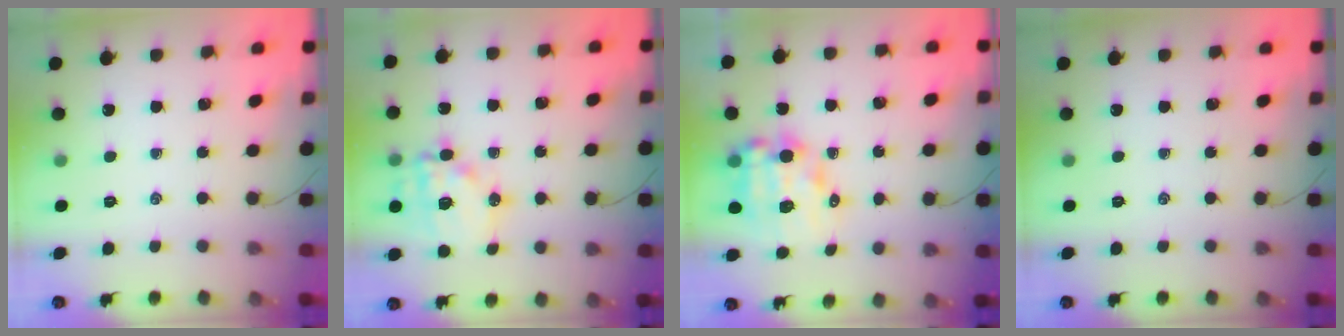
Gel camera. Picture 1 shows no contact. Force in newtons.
{"total": 15.6, "press": 15.2, "slide": 3.6}
{"total": 10.7, "press": 10.4, "slide": 2.7}
{"total": 0.0}